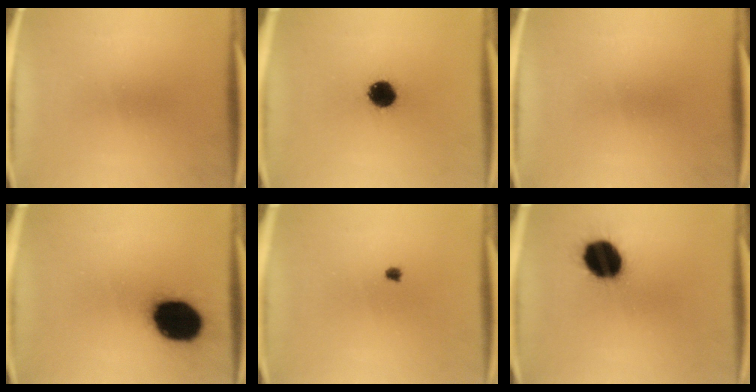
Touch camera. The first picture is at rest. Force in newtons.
{"total": 8.4}
{"total": 0.0}
{"total": 19.0}
{"total": 0.6}
{"total": 14.7}